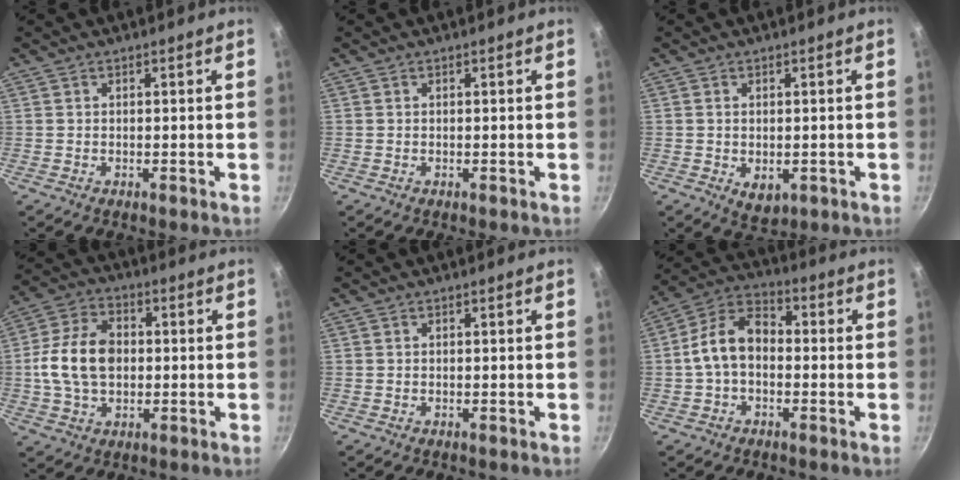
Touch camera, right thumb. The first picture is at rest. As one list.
[{"total": 0.0}, {"total": 4.3, "force": [-0.8, 2.8, 3.2], "torque": [-0.049, -0.014, -0.006]}, {"total": 12.5, "force": [0.0, 8.7, 9.0], "torque": [-0.153, 0.020, -0.010]}, {"total": 0.0}, {"total": 10.1, "force": [-0.9, 6.7, 7.5], "torque": [-0.119, 0.039, -0.035]}]